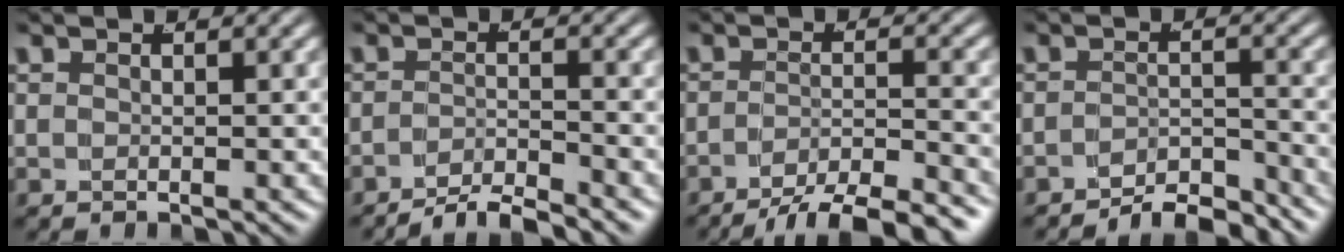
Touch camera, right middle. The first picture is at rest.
{"total": 4.5, "force": [-4.3, 0.6, 1.4], "torque": [-0.010, -0.003, -0.074]}
{"total": 8.7, "force": [-7.3, 2.5, 4.0], "torque": [-0.048, -0.011, -0.112]}
{"total": 5.5, "force": [-5.2, 1.0, 1.4], "torque": [-0.007, -0.004, -0.091]}